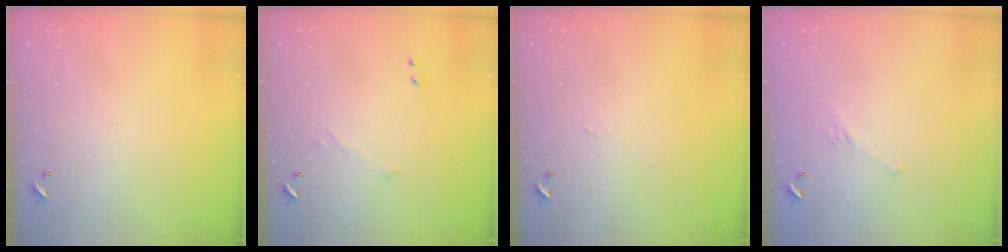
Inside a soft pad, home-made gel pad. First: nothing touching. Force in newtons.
{"total": 0.7, "press": 0.3, "slide": 0.6}
{"total": 1.6, "press": 1.5, "slide": 0.5}
{"total": 2.8, "press": 2.6, "slide": 1.1}